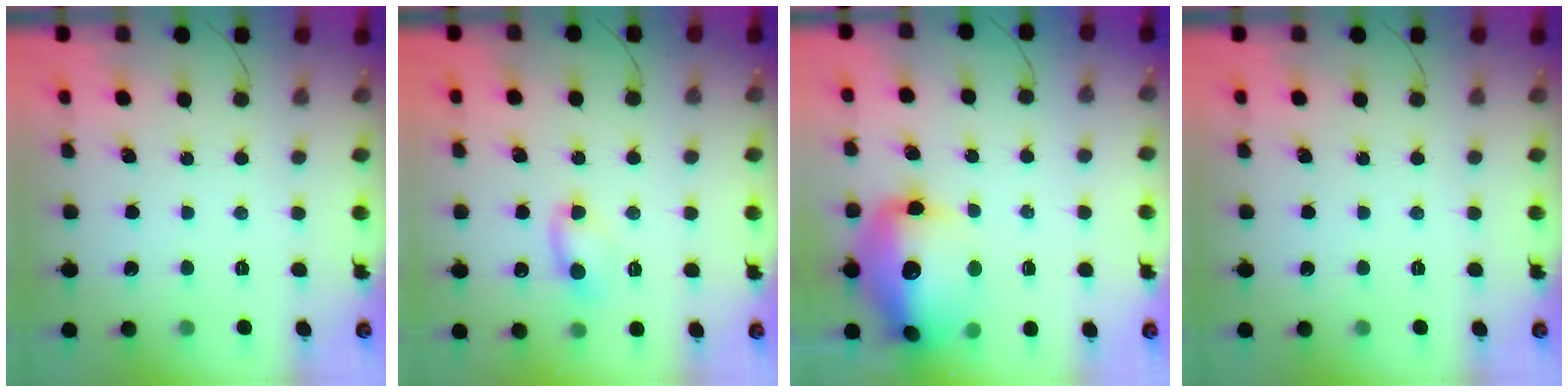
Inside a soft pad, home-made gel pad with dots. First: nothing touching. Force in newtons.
{"total": 5.0, "press": 4.8, "slide": 1.4}
{"total": 19.4, "press": 19.0, "slide": 3.8}
{"total": 0.0}